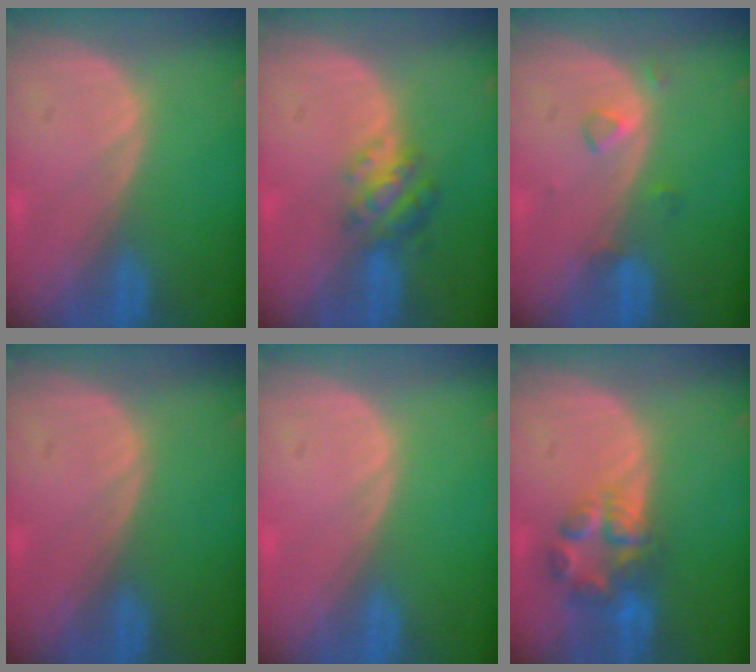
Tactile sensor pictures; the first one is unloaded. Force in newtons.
{"total": 4.8, "press": 4.5, "slide": 1.6}
{"total": 2.1, "press": 2.1, "slide": 0.1}
{"total": 0.0}
{"total": 0.0}
{"total": 7.0, "press": 6.1, "slide": 3.5}